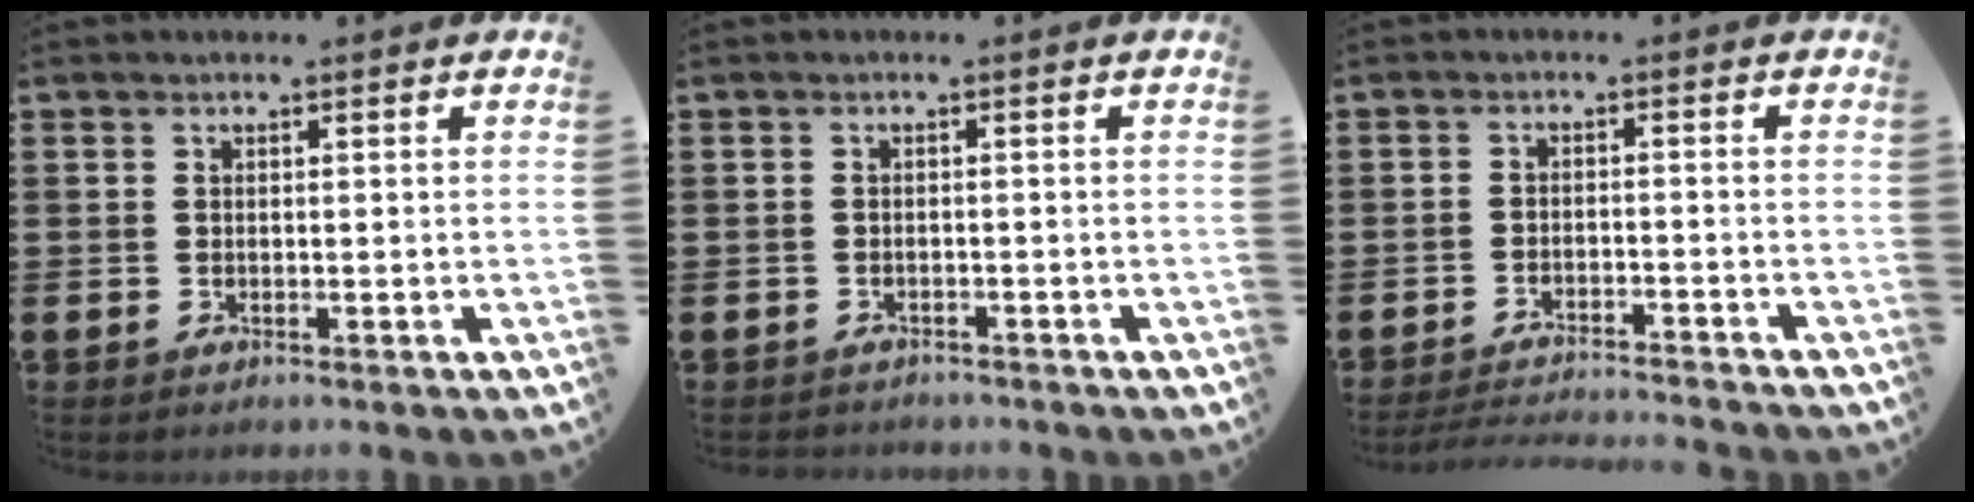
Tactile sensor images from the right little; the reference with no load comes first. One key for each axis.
{"total": 0.9, "fx": -0.8, "fy": 0.1, "fz": -0.1, "tx": 0.000, "ty": 0.001, "tz": -0.019}
{"total": 2.6, "fx": -2.6, "fy": -0.2, "fz": 0.2, "tx": -0.004, "ty": 0.002, "tz": -0.055}